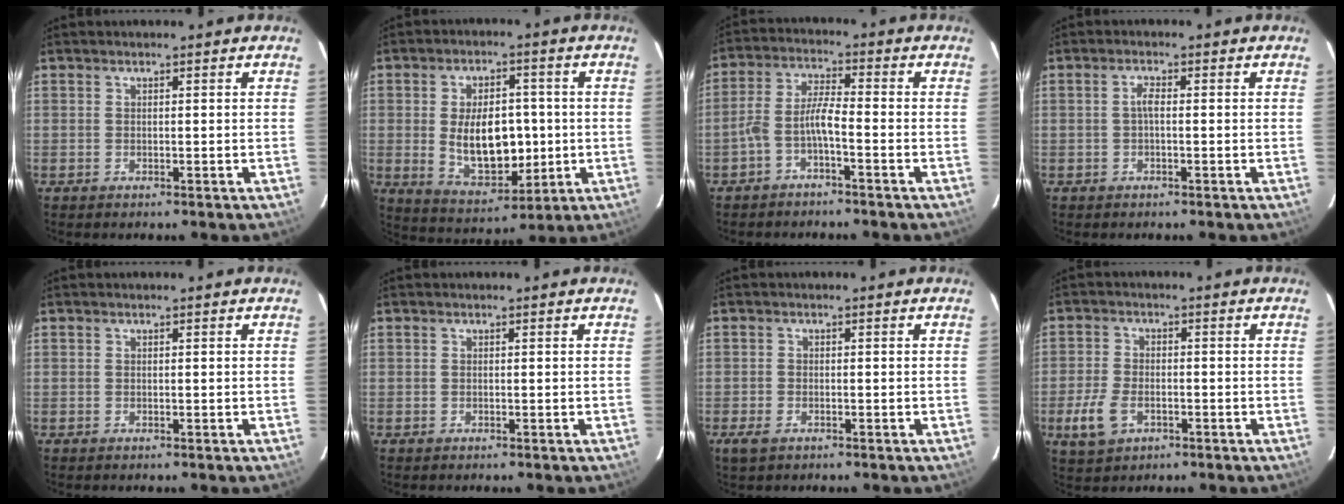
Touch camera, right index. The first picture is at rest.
{"total": 12.7, "force": [-0.5, 7.3, 10.4], "torque": [-0.194, -0.004, 0.012]}
{"total": 4.9, "force": [-2.6, 0.8, 4.1], "torque": [-0.098, 0.017, -0.051]}
{"total": 1.6, "force": [-0.2, 0.5, 1.5], "torque": [-0.031, 0.007, -0.006]}
{"total": 0.0}
{"total": 0.0}
{"total": 2.8, "force": [-1.8, 1.5, 1.6], "torque": [-0.036, -0.007, -0.033]}
{"total": 7.0, "force": [-3.0, 4.2, 4.6], "torque": [-0.116, -0.005, -0.053]}